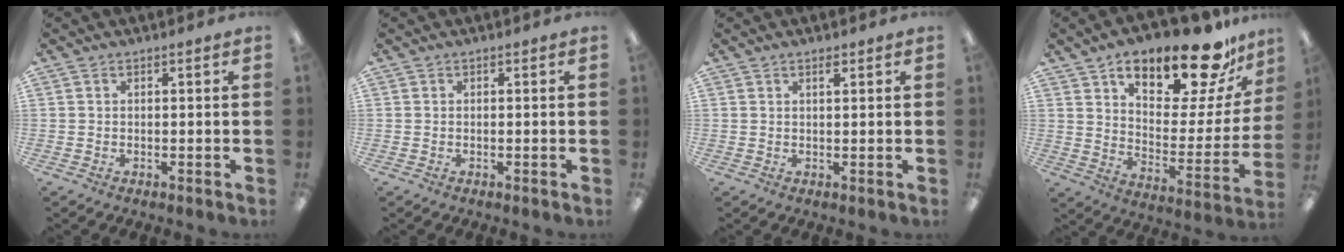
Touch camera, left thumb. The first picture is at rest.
{"total": 0.0}
{"total": 1.3, "force": [1.0, 0.3, 0.7], "torque": [-0.008, -0.004, 0.017]}
{"total": 22.3, "force": [15.9, 7.8, 13.6], "torque": [-0.194, -0.101, 0.259]}